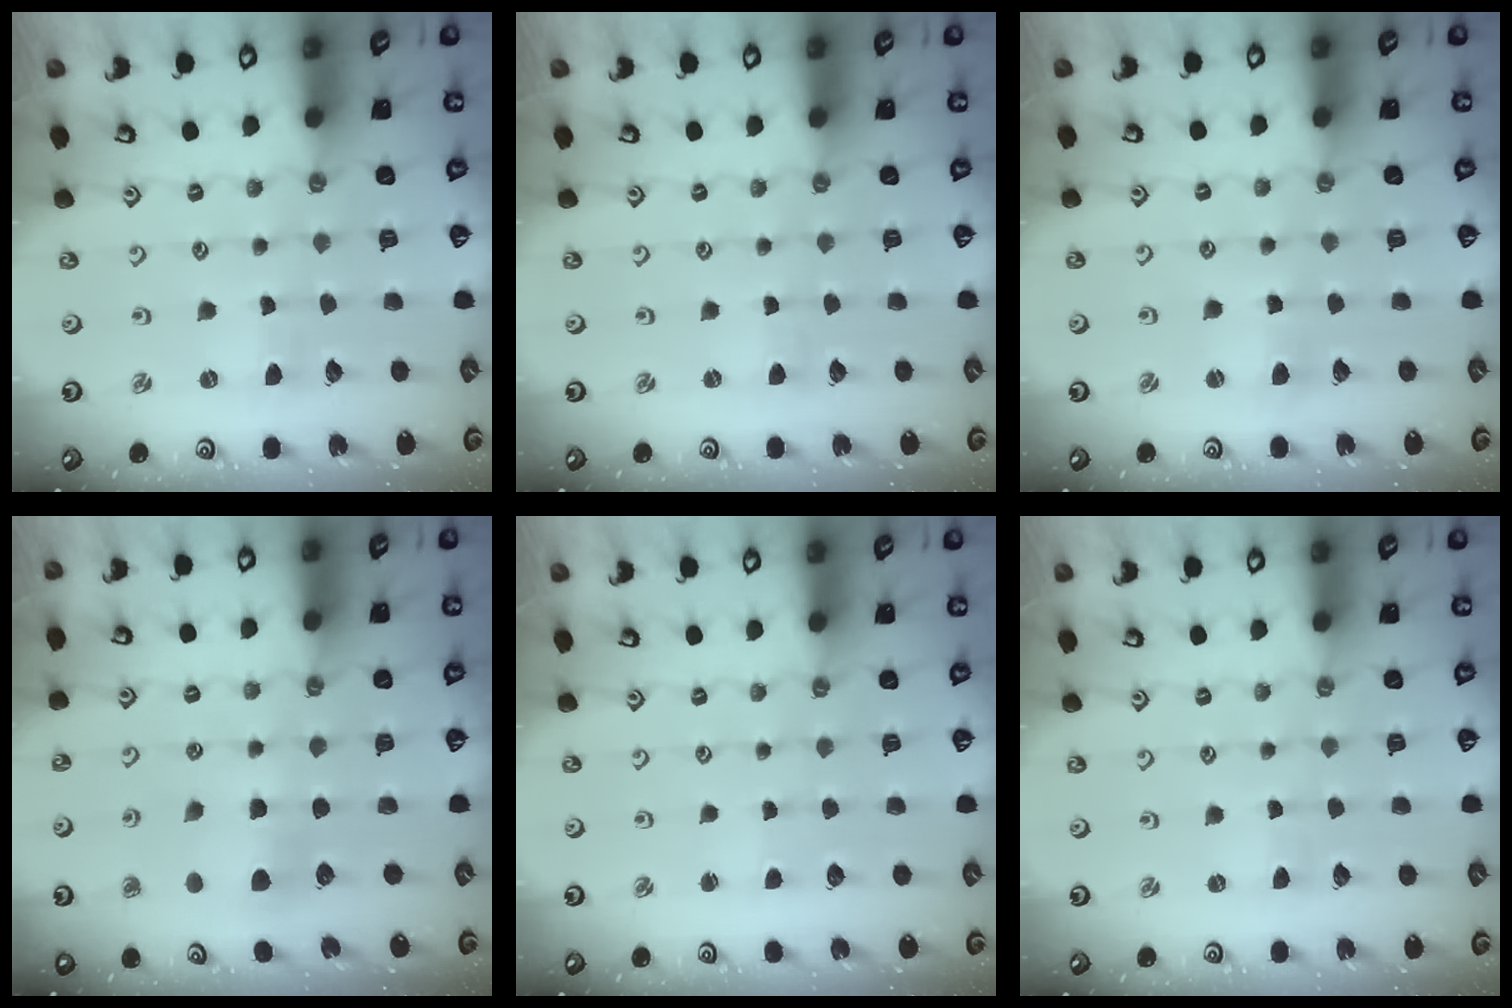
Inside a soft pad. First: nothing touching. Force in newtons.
{"total": 0.6, "press": 0.6, "slide": 0.0}
{"total": 2.9, "press": 2.9, "slide": 0.3}
{"total": 6.9, "press": 6.8, "slide": 0.6}
{"total": 1.5, "press": 1.5, "slide": 0.3}
{"total": 0.0}